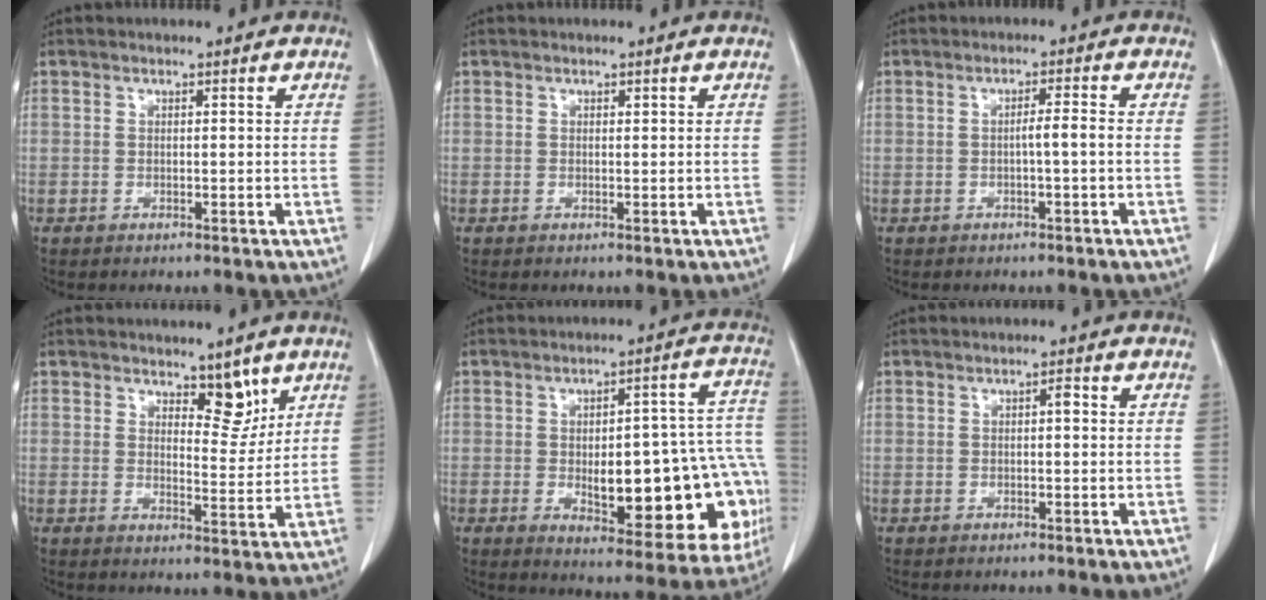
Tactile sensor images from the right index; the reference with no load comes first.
{"total": 0.0}
{"total": 2.3, "force": [-0.5, -0.2, 2.2], "torque": [-0.034, 0.003, -0.008]}
{"total": 5.0, "force": [3.4, 2.0, 2.9], "torque": [-0.033, -0.009, 0.053]}
{"total": 21.3, "force": [-4.0, 7.3, 19.7], "torque": [-0.169, 0.037, -0.022]}
{"total": 1.0, "force": [0.1, 0.3, 1.0], "torque": [-0.015, 0.004, 0.001]}